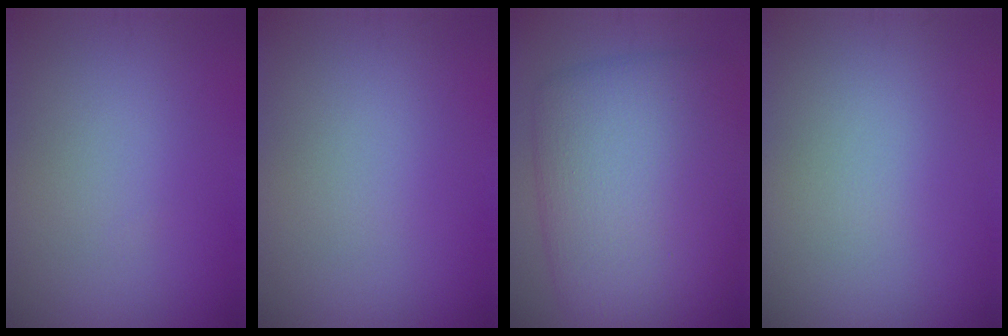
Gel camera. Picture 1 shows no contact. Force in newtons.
{"total": 0.0}
{"total": 11.6, "press": 11.6, "slide": 0.3}
{"total": 0.0}